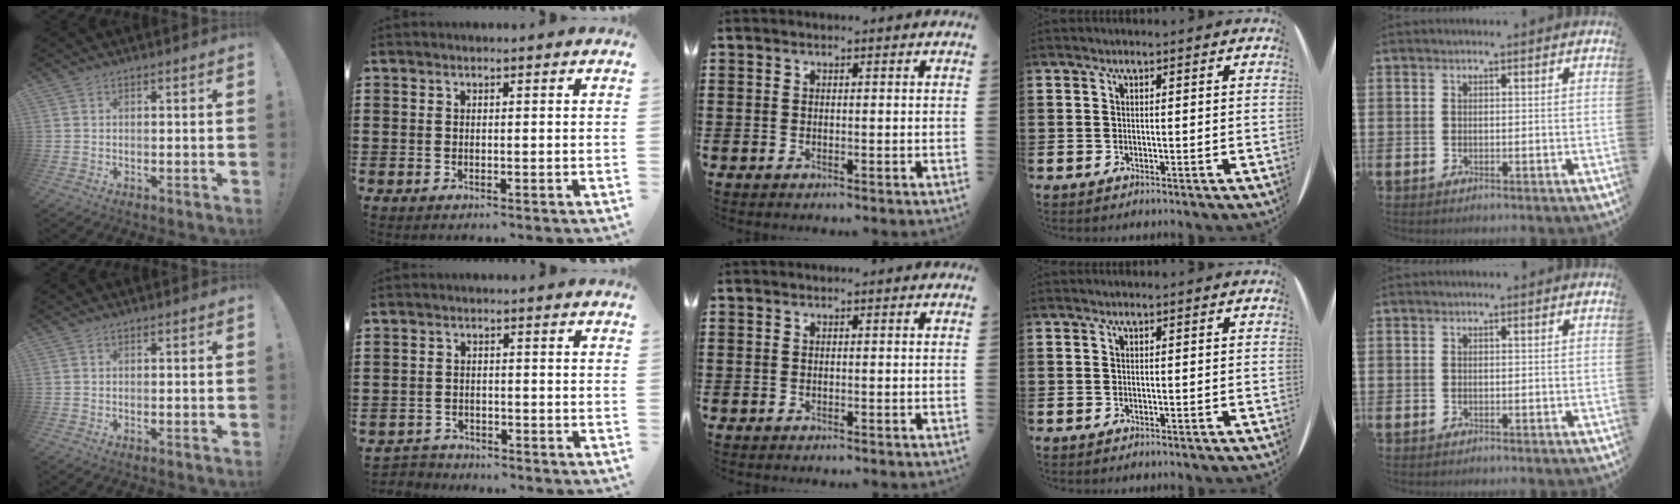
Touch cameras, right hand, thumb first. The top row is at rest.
{"index": {"total": 2.4, "force": [-2.3, 0.6, -0.3], "torque": [-0.002, 0.003, -0.053]}}